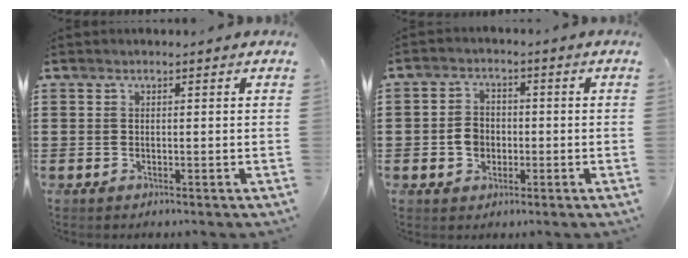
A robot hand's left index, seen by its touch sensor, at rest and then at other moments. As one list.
[{"total": 3.6, "force": [-0.8, 3.0, 2.0], "torque": [-0.051, 0.003, -0.019]}]